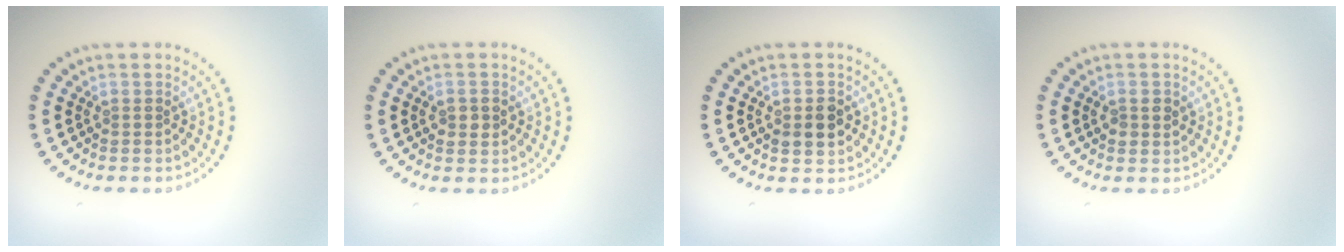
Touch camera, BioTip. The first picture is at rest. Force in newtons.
{"total": 1.6, "press": 1.6, "slide": 0.2}
{"total": 2.7, "press": 2.7, "slide": 0.2}
{"total": 1.4, "press": 1.4, "slide": 0.2}